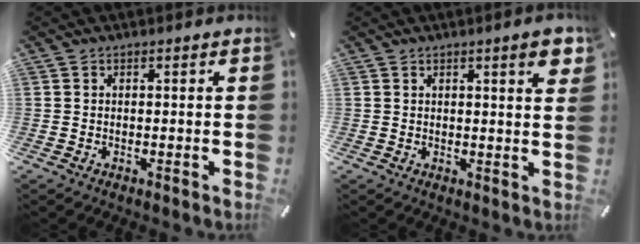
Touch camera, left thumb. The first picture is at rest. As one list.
[{"total": 5.0, "force": [2.4, 0.9, 4.3], "torque": [-0.062, -0.010, 0.035]}]